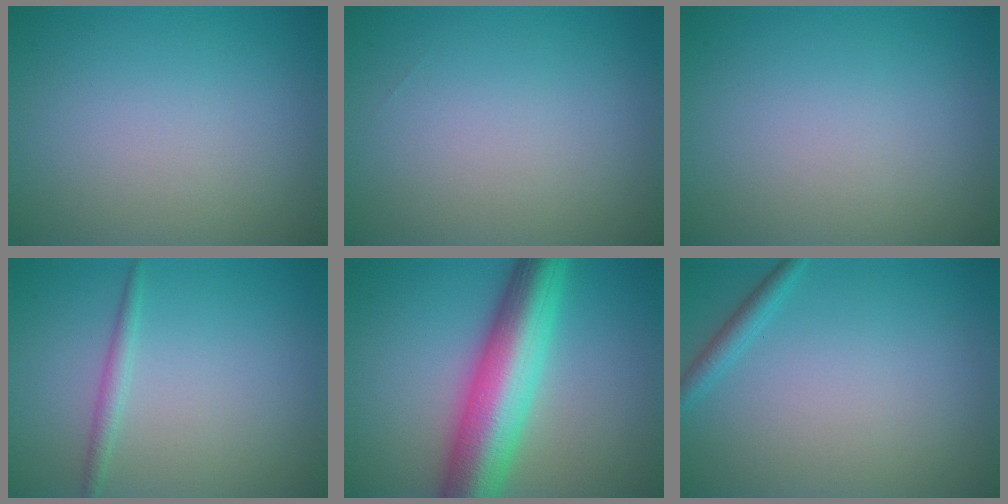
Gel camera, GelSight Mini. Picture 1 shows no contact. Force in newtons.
{"total": 0.0}
{"total": 0.0}
{"total": 1.3, "press": 1.3, "slide": 0.1}
{"total": 9.9, "press": 9.9, "slide": 0.2}
{"total": 1.4, "press": 1.4, "slide": 0.1}